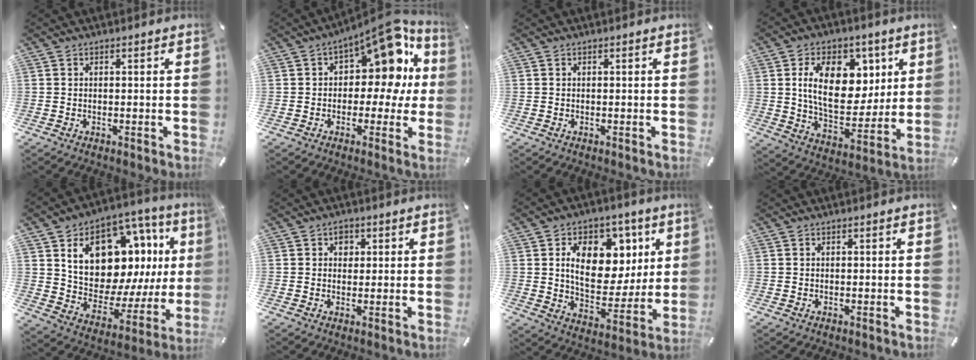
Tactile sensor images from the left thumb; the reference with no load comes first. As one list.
[{"total": 15.8, "force": [6.5, 9.0, 11.3], "torque": [-0.145, -0.054, 0.109]}, {"total": 0.0}, {"total": 17.3, "force": [5.3, 11.6, 11.7], "torque": [-0.180, -0.005, 0.096]}, {"total": 19.8, "force": [9.2, 12.3, 12.5], "torque": [-0.187, -0.066, 0.162]}, {"total": 2.5, "force": [0.7, 2.1, 1.1], "torque": [0.000, -0.003, 0.004]}, {"total": 16.5, "force": [5.4, 11.8, 10.3], "torque": [-0.147, -0.015, 0.099]}, {"total": 0.0}]